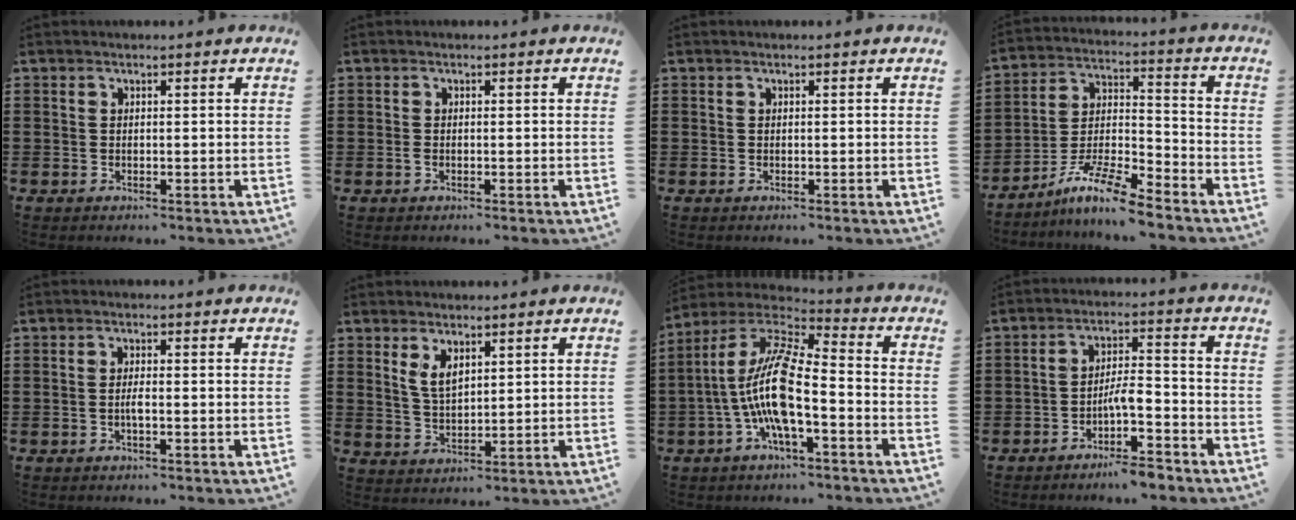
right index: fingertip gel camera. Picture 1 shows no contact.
{"total": 0.7, "force": [-0.3, 0.3, 0.6], "torque": [-0.013, -0.004, -0.004]}
{"total": 0.0}
{"total": 9.6, "force": [-8.1, 1.0, 5.0], "torque": [-0.098, 0.014, -0.159]}
{"total": 1.9, "force": [-0.6, 0.4, 1.8], "torque": [-0.042, 0.000, -0.013]}
{"total": 3.7, "force": [1.9, 1.9, 2.6], "torque": [-0.057, 0.003, 0.035]}
{"total": 12.2, "force": [-3.3, 3.1, 11.4], "torque": [-0.266, -0.022, -0.075]}
{"total": 5.9, "force": [-3.8, 1.5, 4.2], "torque": [-0.081, 0.005, -0.075]}